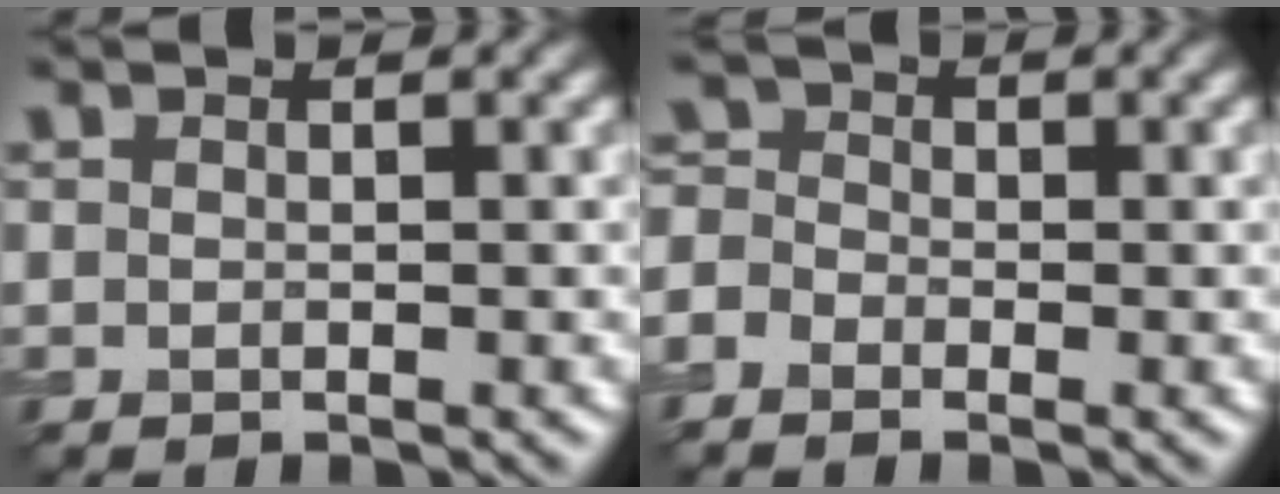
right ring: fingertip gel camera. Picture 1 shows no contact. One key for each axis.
{"total": 2.7, "fx": -1.4, "fy": 2.0, "fz": 1.1, "tx": -0.021, "ty": 0.010, "tz": -0.037}